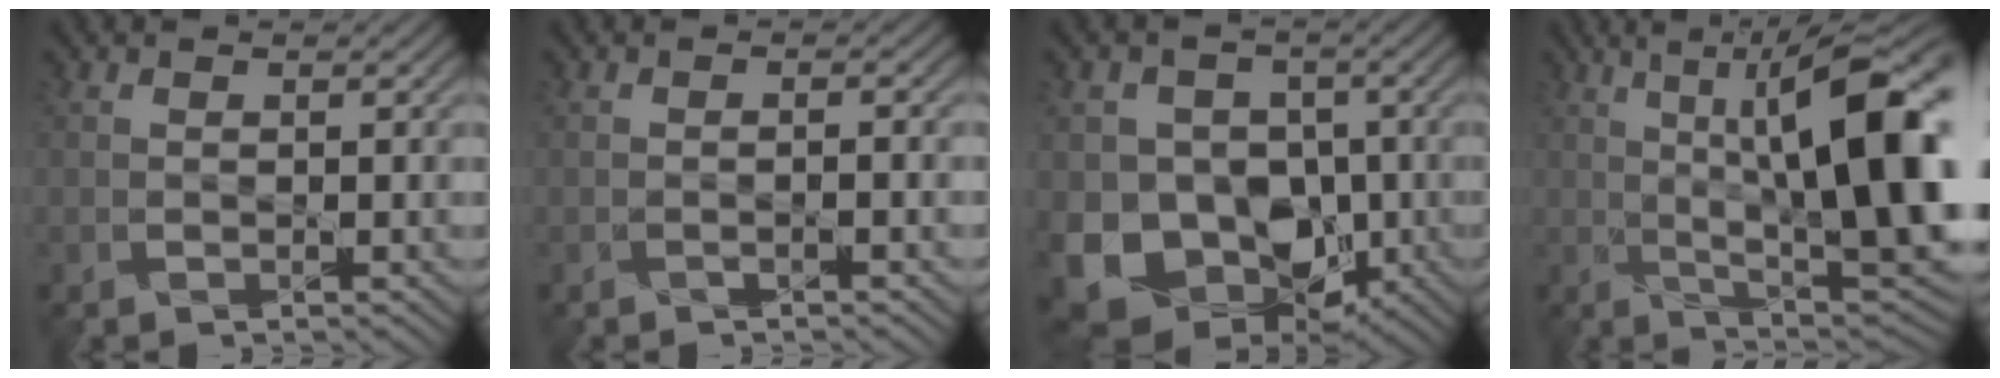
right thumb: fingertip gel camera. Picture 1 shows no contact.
{"total": 0.9, "force": [-0.6, 0.2, 0.6], "torque": [-0.004, 0.005, -0.016]}
{"total": 14.7, "force": [-4.1, 12.6, 6.4], "torque": [-0.136, -0.026, -0.083]}
{"total": 17.2, "force": [2.7, 5.4, 16.1], "torque": [-0.226, 0.025, 0.044]}